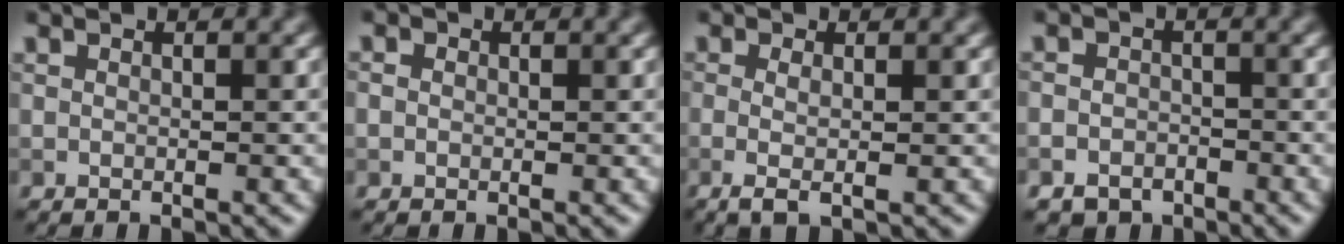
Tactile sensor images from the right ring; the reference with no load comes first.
{"total": 0.9, "force": [0.1, 0.8, 0.3], "torque": [-0.005, -0.003, -0.003]}
{"total": 2.4, "force": [-0.3, 0.8, 2.3], "torque": [-0.036, -0.003, -0.006]}
{"total": 2.8, "force": [-1.9, 2.0, 0.6], "torque": [0.000, 0.004, -0.031]}